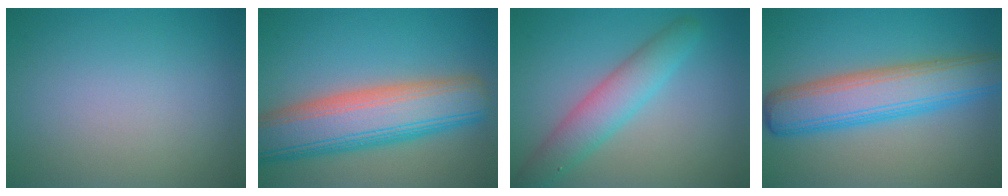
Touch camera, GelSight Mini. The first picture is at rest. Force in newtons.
{"total": 10.0, "press": 10.0, "slide": 0.8}
{"total": 4.5, "press": 4.5, "slide": 0.1}
{"total": 7.7, "press": 7.7, "slide": 0.4}